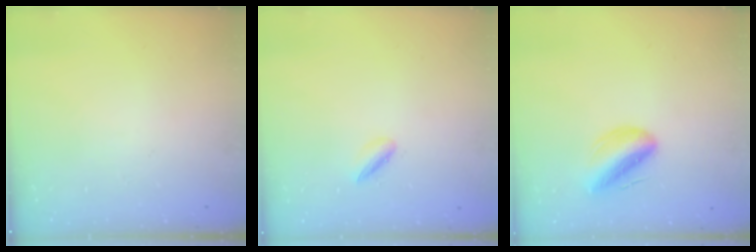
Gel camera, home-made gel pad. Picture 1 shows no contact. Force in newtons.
{"total": 2.8, "press": 2.8, "slide": 0.6}
{"total": 10.7, "press": 10.4, "slide": 2.8}